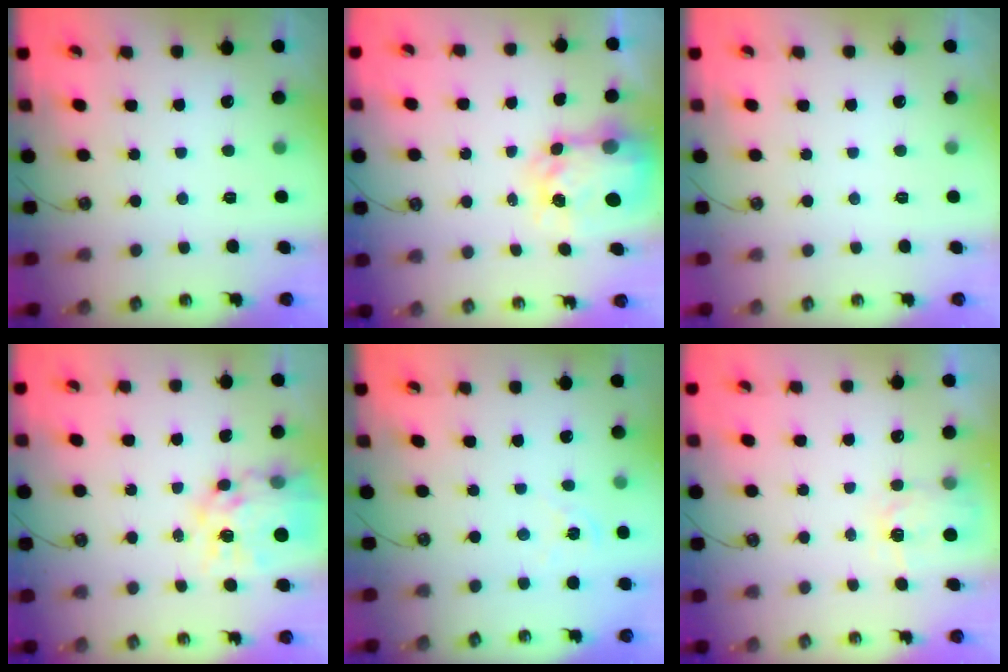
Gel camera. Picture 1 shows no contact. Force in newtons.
{"total": 6.0, "press": 6.0, "slide": 0.6}
{"total": 0.0}
{"total": 15.1, "press": 15.0, "slide": 1.4}
{"total": 2.2, "press": 2.2, "slide": 0.3}
{"total": 3.7, "press": 3.6, "slide": 0.5}